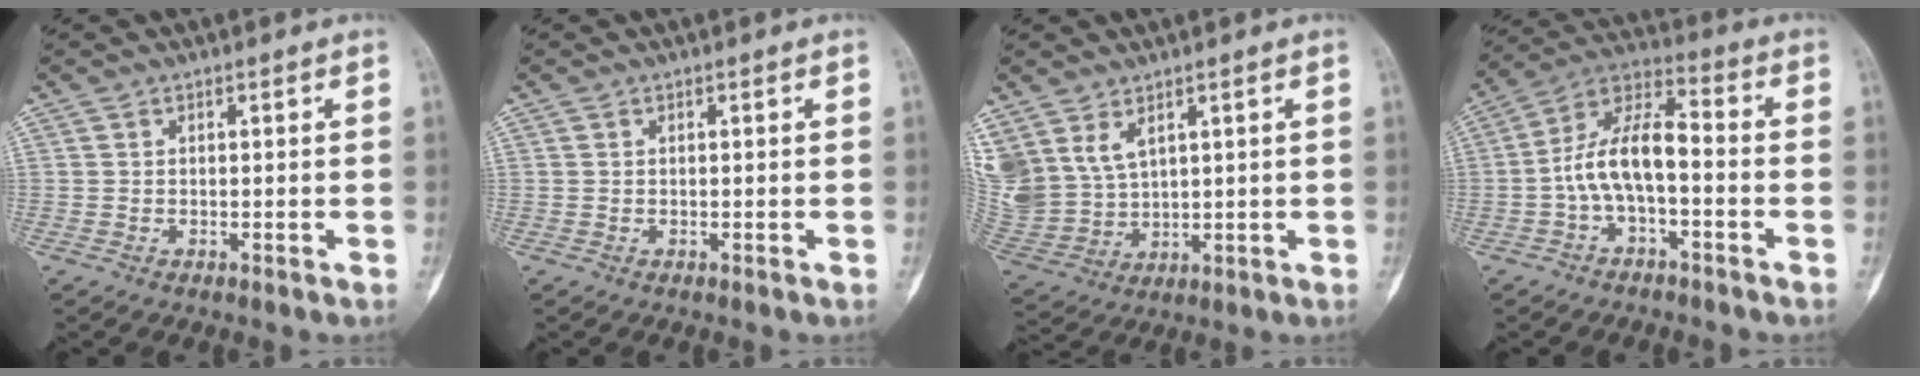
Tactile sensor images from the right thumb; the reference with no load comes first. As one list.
[{"total": 0.0}, {"total": 13.8, "force": [6.4, 9.7, 7.4], "torque": [-0.185, -0.007, 0.157]}, {"total": 11.0, "force": [-2.2, 5.0, 9.5], "torque": [-0.171, 0.051, -0.048]}]